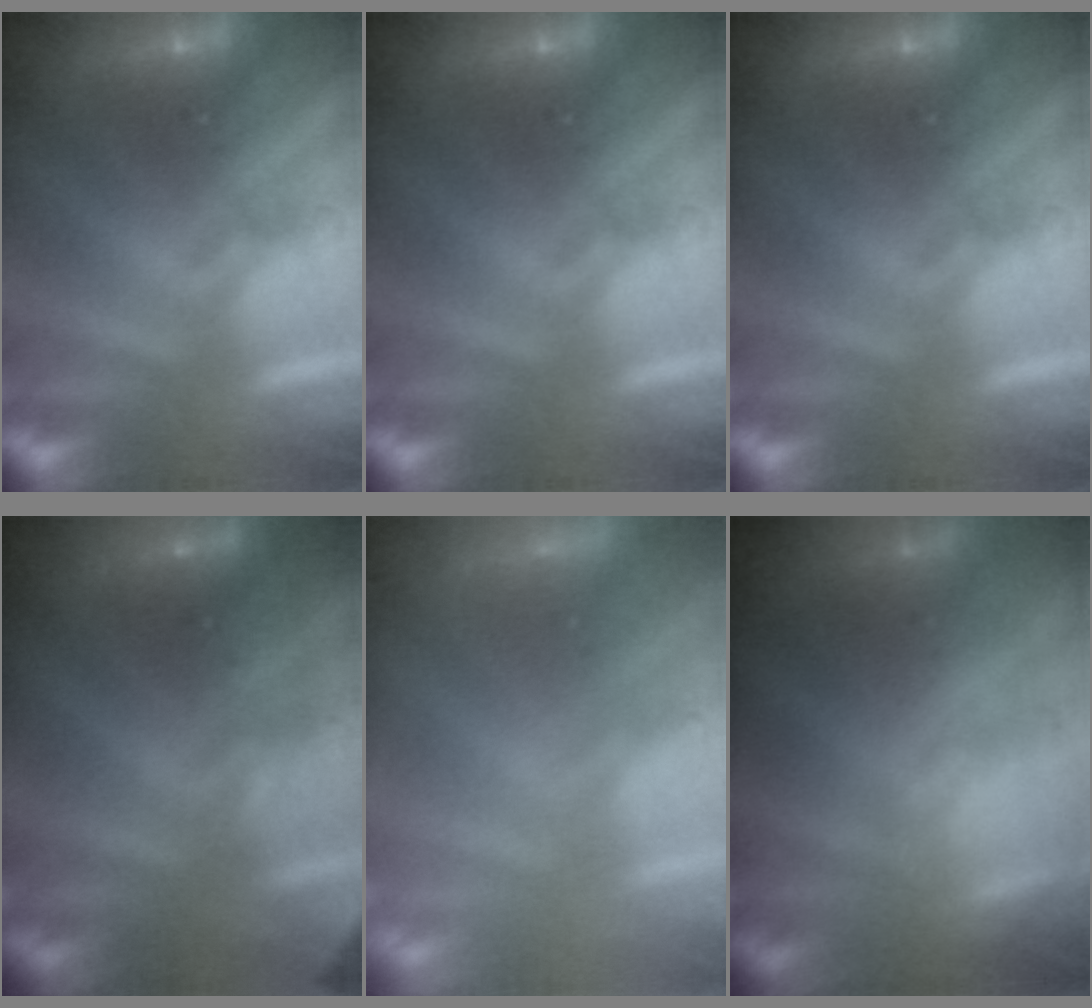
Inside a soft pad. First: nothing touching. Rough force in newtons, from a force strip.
{"total": 0.0}
{"total": 0.0}
{"total": 2.8}
{"total": 6.4}
{"total": 9.4}